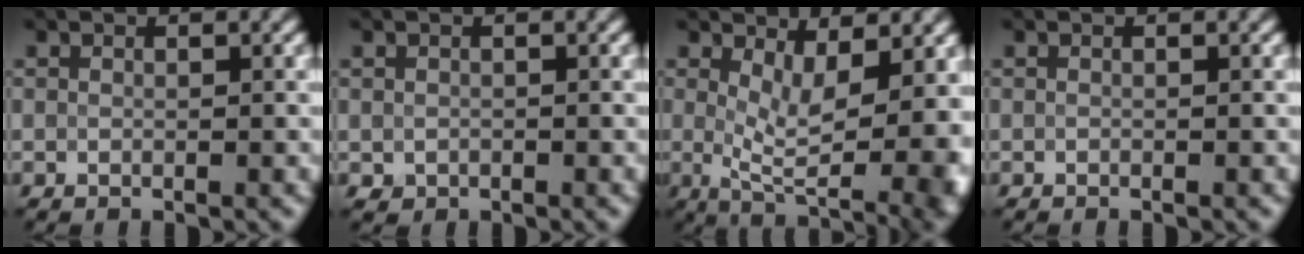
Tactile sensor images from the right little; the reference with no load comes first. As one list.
[{"total": 0.6, "force": [0.1, 0.5, 0.1], "torque": [0.002, -0.003, 0.002]}, {"total": 8.1, "force": [0.6, 3.3, 7.4], "torque": [-0.116, -0.013, 0.010]}, {"total": 0.0}]